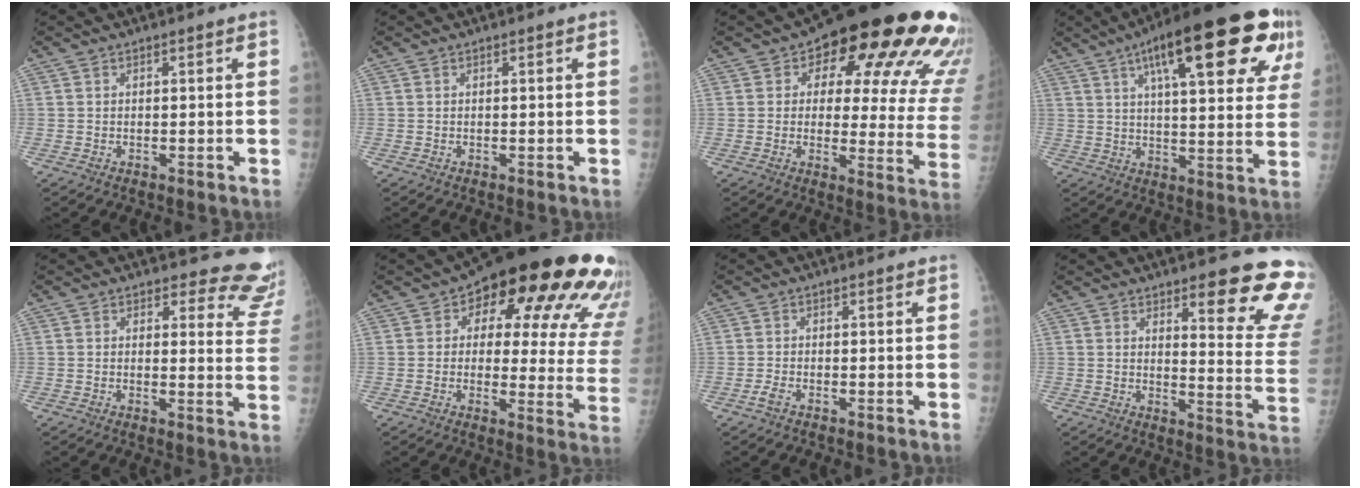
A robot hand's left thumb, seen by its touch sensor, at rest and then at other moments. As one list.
[{"total": 0.0}, {"total": 24.8, "force": [12.1, 11.1, 18.5], "torque": [-0.191, -0.025, 0.140]}, {"total": 26.3, "force": [12.4, 7.6, 21.9], "torque": [-0.298, -0.001, 0.176]}, {"total": 10.8, "force": [10.3, 3.3, 0.4], "torque": [0.053, -0.098, 0.075]}, {"total": 25.1, "force": [12.0, 11.2, 19.0], "torque": [-0.196, -0.014, 0.139]}, {"total": 1.3, "force": [-0.9, 0.5, 0.9], "torque": [-0.021, 0.000, -0.019]}, {"total": 17.2, "force": [10.7, 4.0, 12.8], "torque": [-0.123, -0.071, 0.128]}]